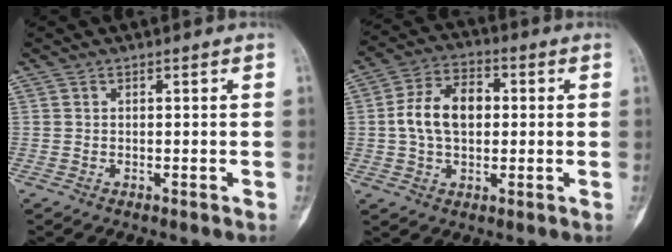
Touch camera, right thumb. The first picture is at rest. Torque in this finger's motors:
{"motor_torque": [0.52, 0.59, 0.79, 0.03, 0.05]}